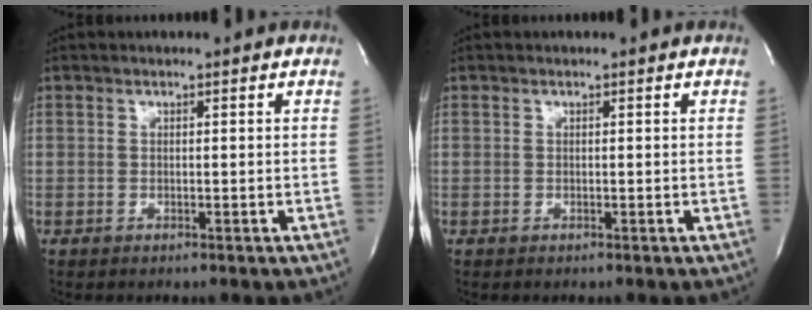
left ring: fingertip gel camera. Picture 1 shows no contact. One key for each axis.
{"total": 0.0}